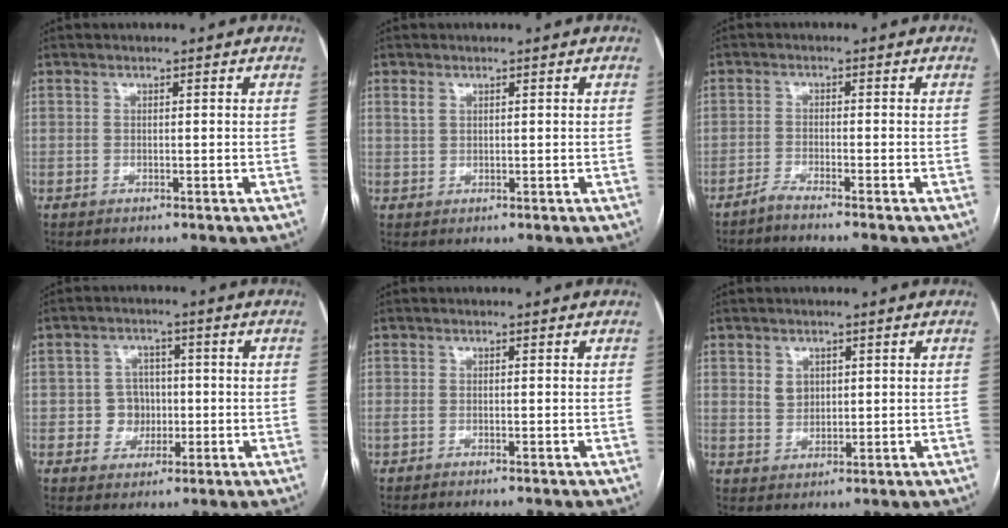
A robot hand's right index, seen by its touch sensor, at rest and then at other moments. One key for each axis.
{"total": 1.1, "fx": 0.7, "fy": 0.7, "fz": 0.6, "tx": -0.014, "ty": 0.009, "tz": 0.017}
{"total": 3.1, "fx": -2.7, "fy": -1.0, "fz": 1.1, "tx": -0.020, "ty": -0.002, "tz": -0.050}
{"total": 4.6, "fx": -0.5, "fy": 4.4, "fz": 1.1, "tx": -0.013, "ty": 0.014, "tz": -0.004}
{"total": 2.4, "fx": -2.1, "fy": 0.0, "fz": 1.2, "tx": -0.012, "ty": -0.002, "tz": -0.028}
{"total": 3.0, "fx": 1.1, "fy": 2.4, "fz": 1.3, "tx": -0.024, "ty": 0.003, "tz": 0.027}